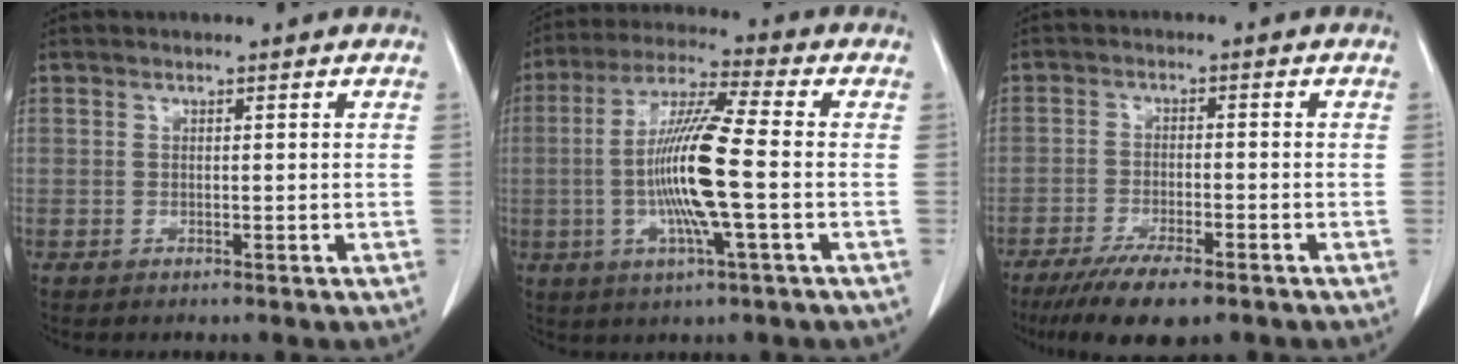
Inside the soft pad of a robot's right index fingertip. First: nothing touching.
{"total": 12.8, "force": [-1.7, 0.0, 12.7], "torque": [-0.250, -0.003, -0.040]}
{"total": 8.9, "force": [-6.4, 1.9, 5.9], "torque": [-0.097, -0.017, -0.101]}